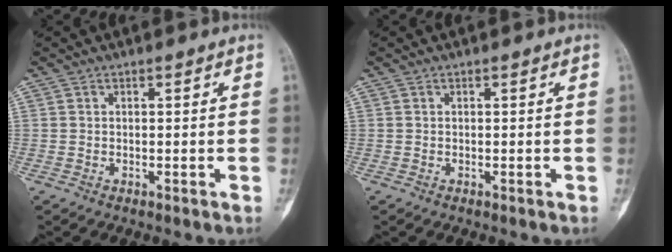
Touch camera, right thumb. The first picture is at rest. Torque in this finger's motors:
{"motor_torque": [0.13, 0.02, 0.05, -0.07, 0.05]}